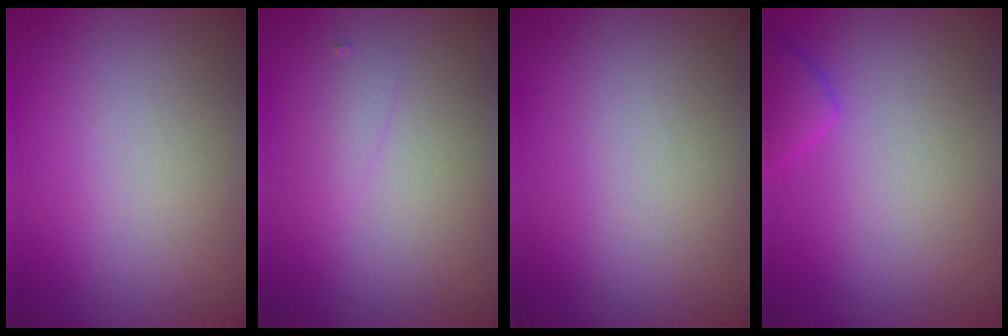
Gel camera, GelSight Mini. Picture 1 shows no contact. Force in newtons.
{"total": 0.8, "press": 0.8, "slide": 0.0}
{"total": 0.0}
{"total": 1.6, "press": 1.6, "slide": 0.2}